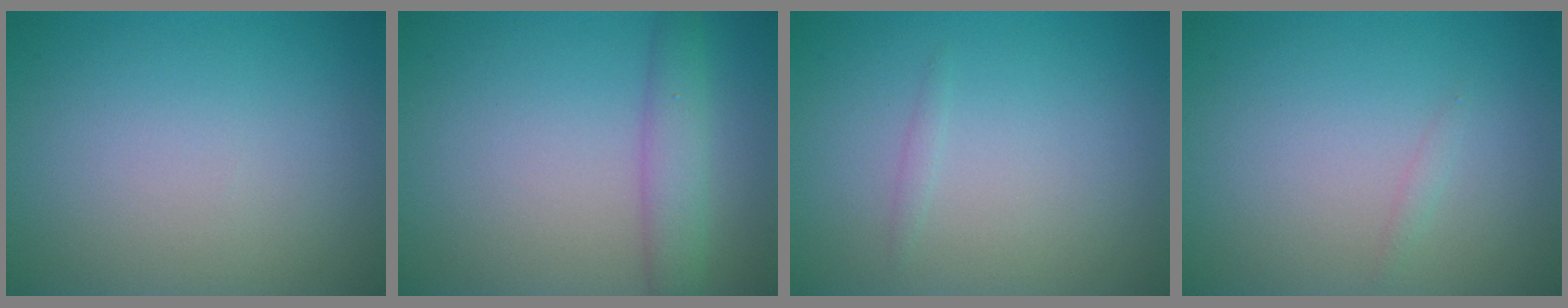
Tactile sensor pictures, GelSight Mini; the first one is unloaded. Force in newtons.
{"total": 3.0, "press": 3.0, "slide": 0.2}
{"total": 0.6, "press": 0.6, "slide": 0.0}
{"total": 0.5, "press": 0.5, "slide": 0.0}